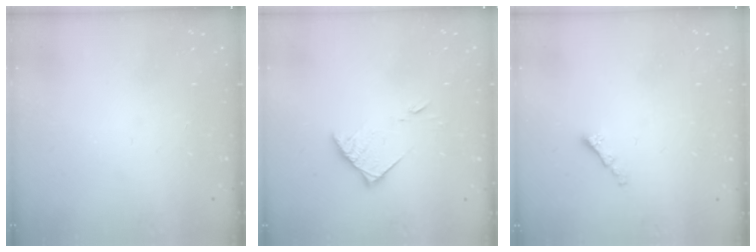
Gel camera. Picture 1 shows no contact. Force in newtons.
{"total": 5.0, "press": 5.0, "slide": 0.8}
{"total": 1.6, "press": 1.6, "slide": 0.0}